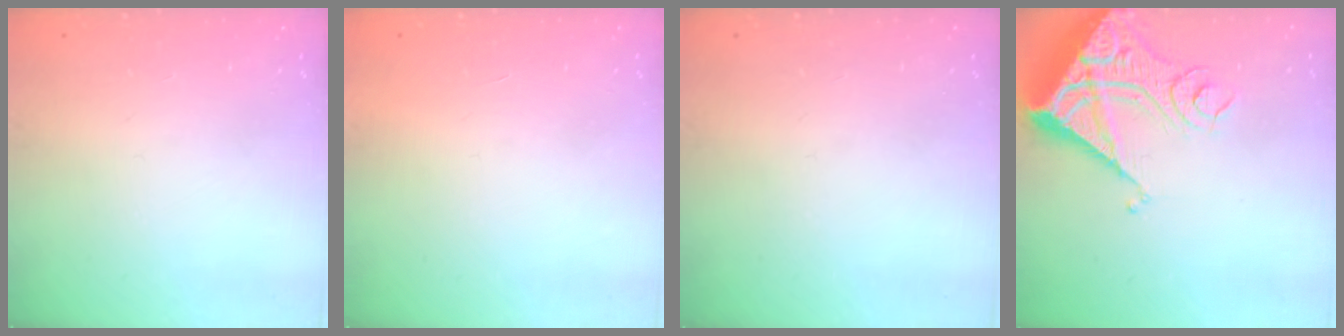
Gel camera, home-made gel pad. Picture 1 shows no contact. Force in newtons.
{"total": 1.7, "press": 1.7, "slide": 0.1}
{"total": 0.0}
{"total": 13.8, "press": 13.7, "slide": 1.9}